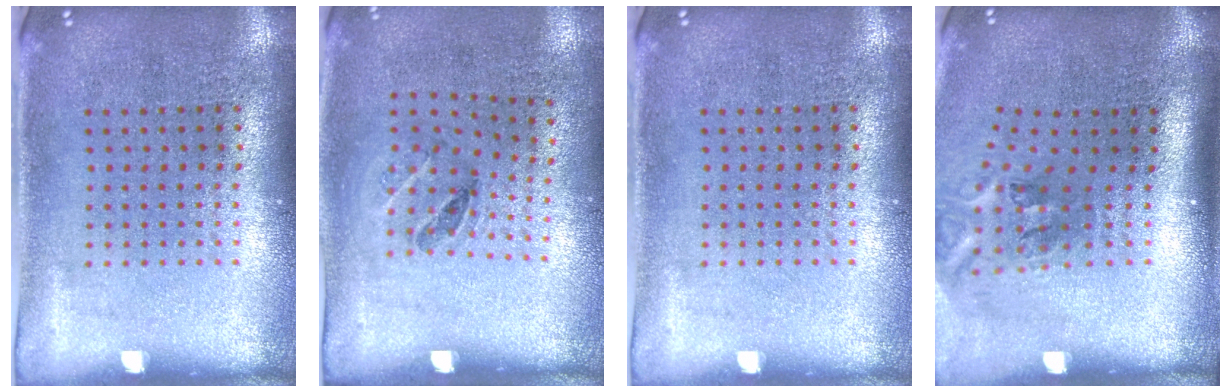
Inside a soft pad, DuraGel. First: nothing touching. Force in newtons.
{"total": 1.2, "press": 0.8, "slide": 0.9}
{"total": 0.0}
{"total": 2.3, "press": 1.3, "slide": 1.8}